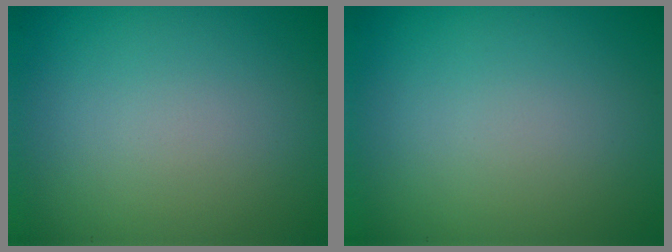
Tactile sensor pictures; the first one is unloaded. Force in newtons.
{"total": 0.0}